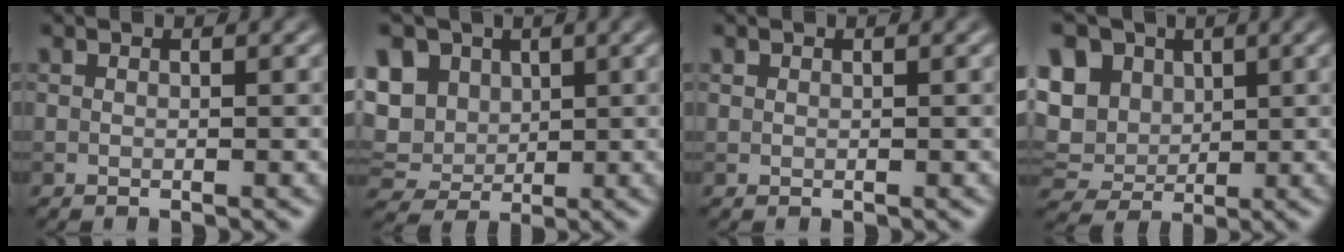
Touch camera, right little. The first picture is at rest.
{"total": 8.6, "force": [3.0, 6.8, 4.3], "torque": [-0.087, 0.024, 0.038]}
{"total": 0.0}
{"total": 10.8, "force": [3.8, 8.6, 5.5], "torque": [-0.115, 0.024, 0.055]}